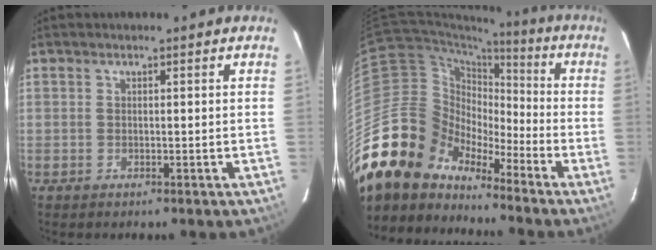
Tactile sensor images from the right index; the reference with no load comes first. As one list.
[{"total": 16.9, "force": [-13.5, 9.5, 3.9], "torque": [-0.087, 0.033, -0.251]}]